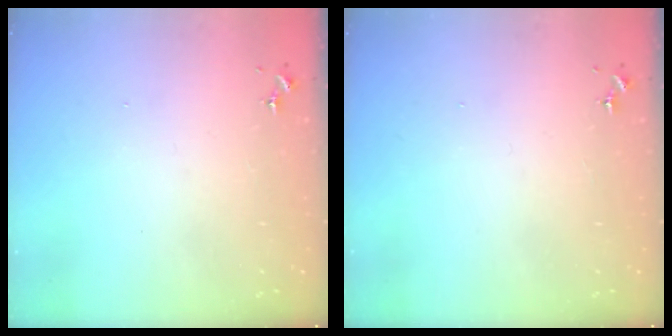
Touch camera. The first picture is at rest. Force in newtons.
{"total": 0.0}